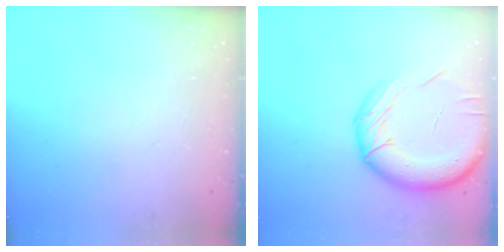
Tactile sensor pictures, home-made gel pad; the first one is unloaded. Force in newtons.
{"total": 20.3, "press": 19.9, "slide": 4.2}